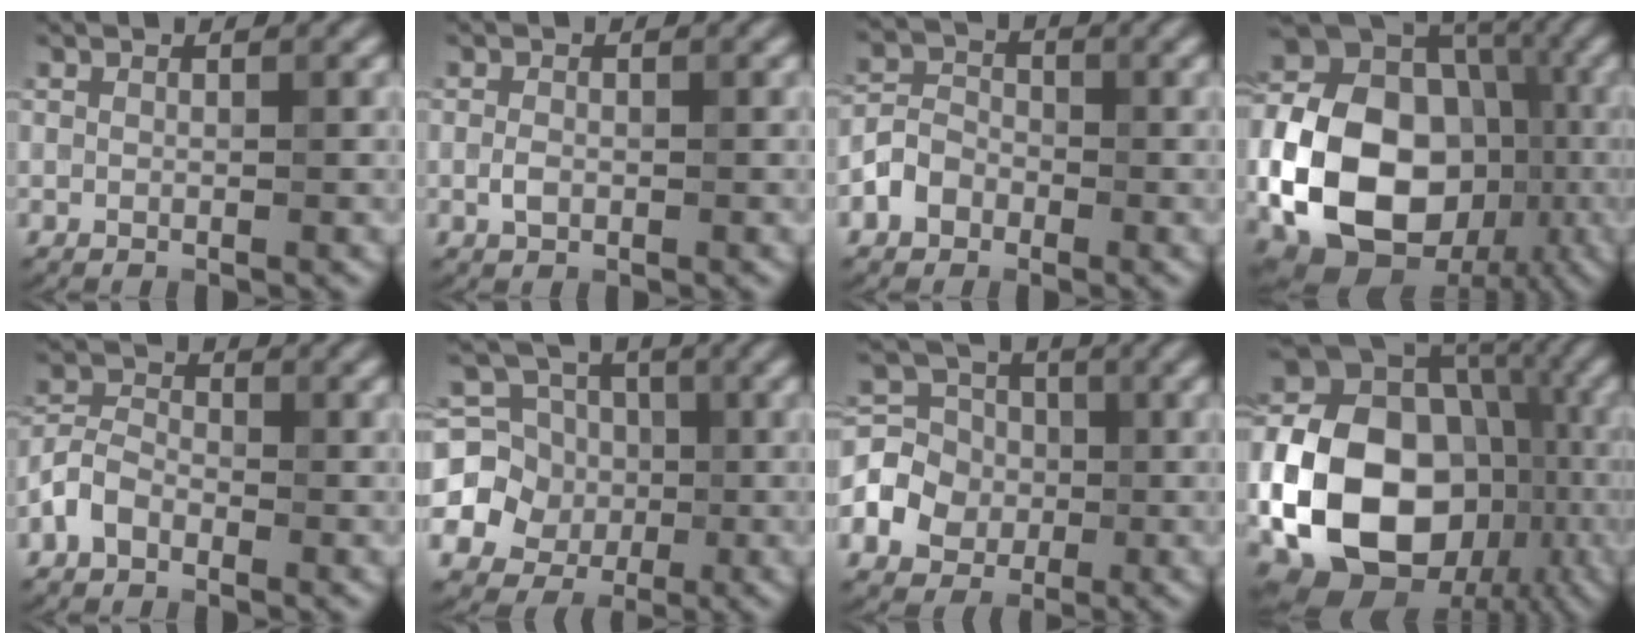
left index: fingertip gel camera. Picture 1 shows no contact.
{"total": 1.3, "force": [-0.3, 0.9, 0.9], "torque": [-0.018, -0.001, -0.007]}
{"total": 3.0, "force": [-1.5, 2.3, 1.2], "torque": [-0.020, 0.009, -0.034]}
{"total": 16.4, "force": [-3.9, 12.2, 10.2], "torque": [-0.191, -0.010, -0.074]}
{"total": 2.8, "force": [-1.6, 1.8, 1.5], "torque": [-0.026, 0.010, -0.043]}
{"total": 8.8, "force": [0.0, 8.4, 2.8], "torque": [-0.075, 0.023, -0.034]}
{"total": 5.1, "force": [-1.1, 4.5, 2.2], "torque": [-0.041, 0.005, -0.030]}
{"total": 18.6, "force": [-4.1, 14.3, 11.3], "torque": [-0.192, -0.017, -0.072]}